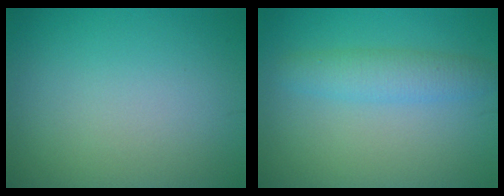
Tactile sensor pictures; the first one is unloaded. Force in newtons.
{"total": 2.9, "press": 2.9, "slide": 0.1}